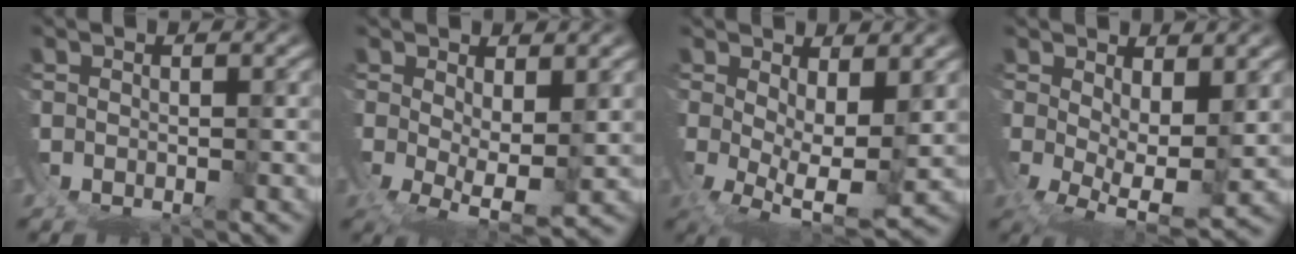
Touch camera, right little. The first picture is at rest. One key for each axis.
{"total": 3.6, "fx": -0.4, "fy": 1.0, "fz": 3.4, "tx": -0.062, "ty": -0.040, "tz": 0.011}
{"total": 5.2, "fx": -1.4, "fy": 1.6, "fz": 4.7, "tx": -0.081, "ty": -0.045, "tz": 0.001}
{"total": 4.7, "fx": -0.6, "fy": 1.8, "fz": 4.3, "tx": -0.074, "ty": -0.044, "tz": 0.010}